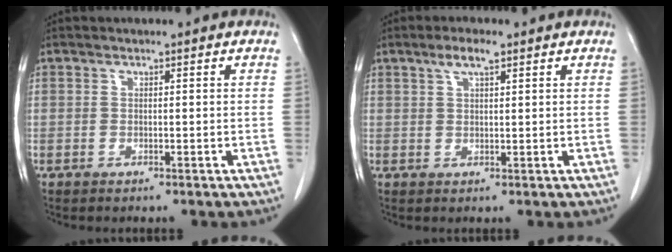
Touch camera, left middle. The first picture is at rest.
{"total": 3.1, "force": [2.0, 0.6, 2.3], "torque": [-0.049, 0.006, 0.037]}